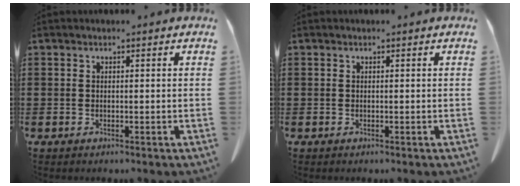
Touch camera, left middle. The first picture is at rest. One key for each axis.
{"total": 0.0}